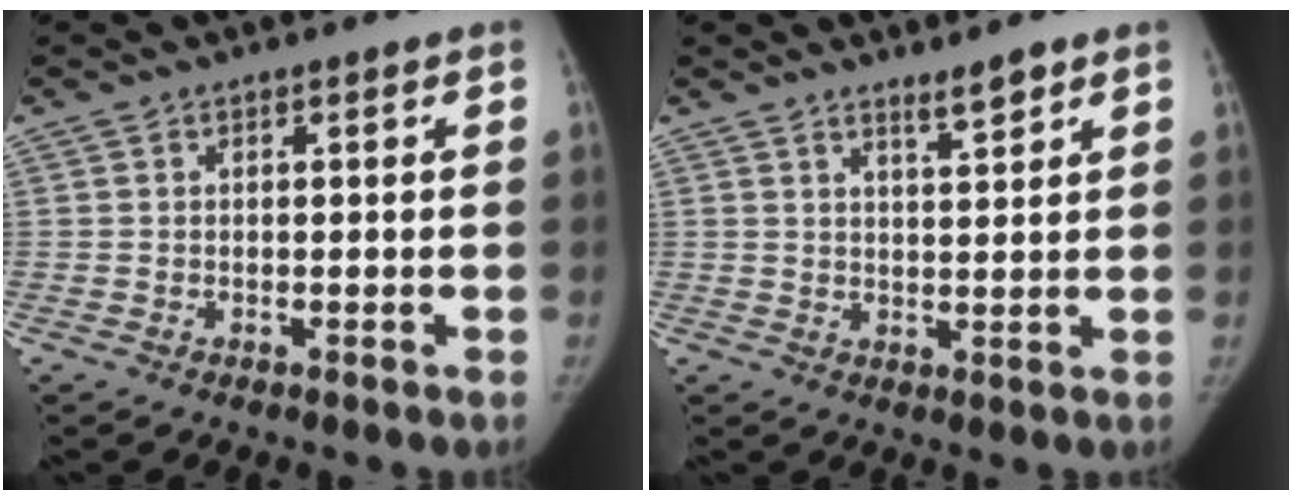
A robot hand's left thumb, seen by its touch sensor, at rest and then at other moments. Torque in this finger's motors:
{"motor_torque": [-0.31, -0.21, -0.13, 0.18, 0.00]}